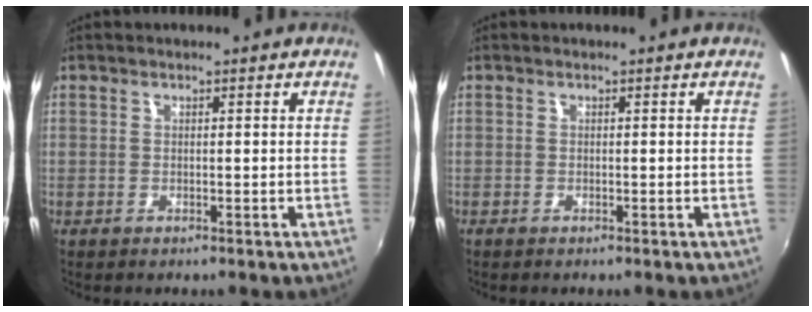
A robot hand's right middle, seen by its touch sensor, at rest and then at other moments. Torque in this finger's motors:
{"motor_torque": [-0.42, -0.02, 0.01, 0.00]}